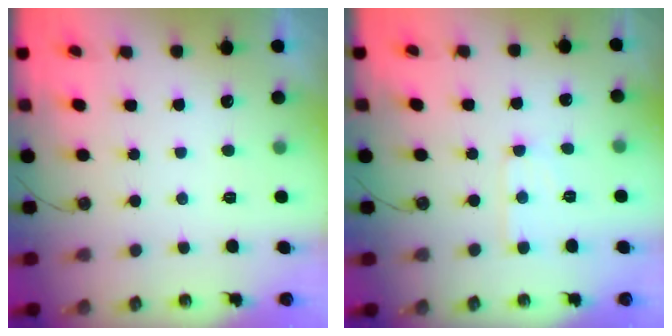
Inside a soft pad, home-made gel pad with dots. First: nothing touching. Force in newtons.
{"total": 4.6, "press": 4.6, "slide": 0.4}